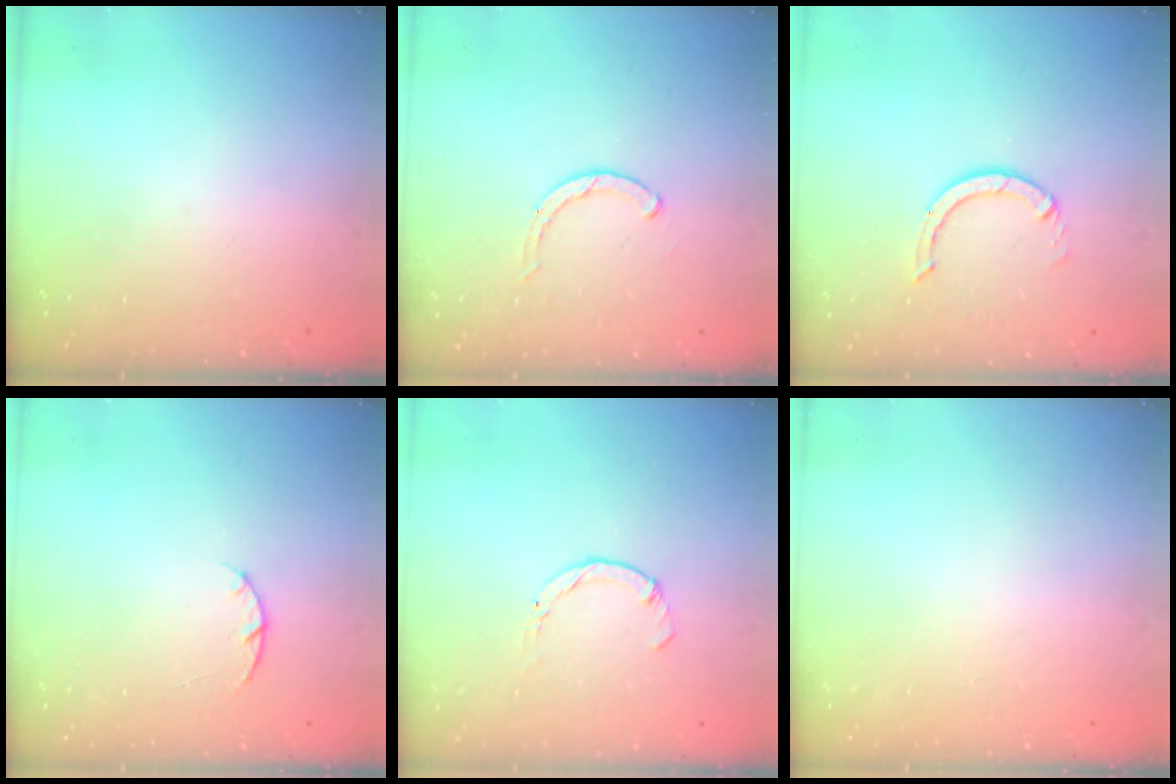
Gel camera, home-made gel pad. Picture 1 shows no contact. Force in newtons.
{"total": 1.9, "press": 1.8, "slide": 0.3}
{"total": 3.7, "press": 3.7, "slide": 0.3}
{"total": 2.9, "press": 2.9, "slide": 0.5}
{"total": 0.0}
{"total": 2.6, "press": 2.6, "slide": 0.2}